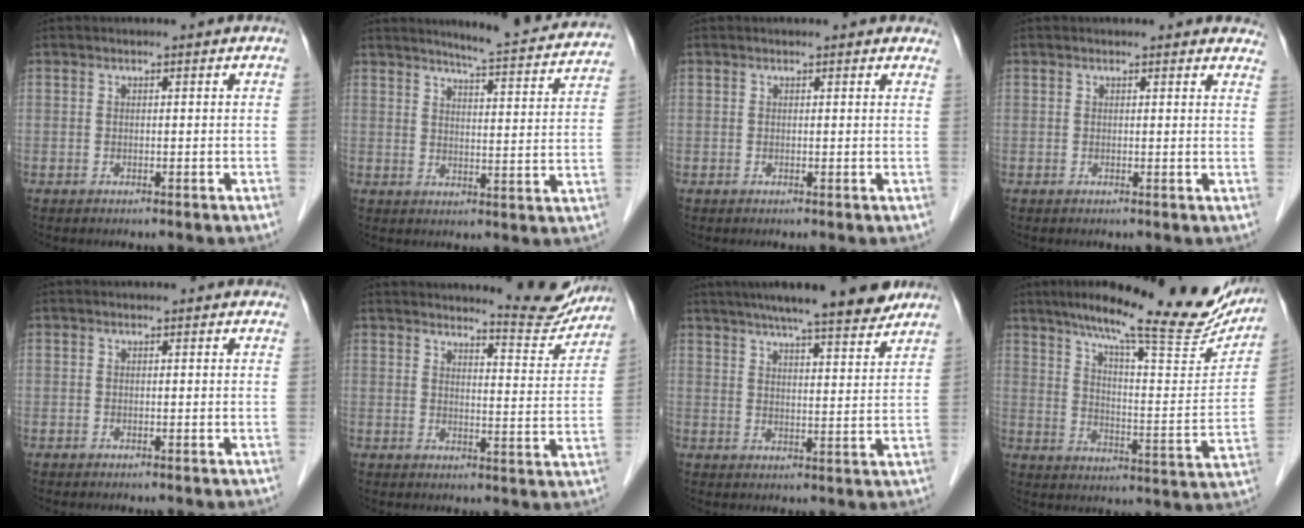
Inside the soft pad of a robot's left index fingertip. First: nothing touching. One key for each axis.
{"total": 15.5, "fx": 14.6, "fy": 0.7, "fz": 5.3, "tx": -0.068, "ty": -0.039, "tz": 0.164}
{"total": 3.8, "fx": 3.4, "fy": 1.1, "fz": 1.2, "tx": -0.008, "ty": 0.008, "tz": 0.024}
{"total": 7.1, "fx": 6.7, "fy": 1.9, "fz": 1.7, "tx": 0.008, "ty": -0.004, "tz": 0.046}
{"total": 2.3, "fx": 2.1, "fy": 0.7, "fz": 0.8, "tx": -0.013, "ty": 0.012, "tz": 0.014}
{"total": 9.9, "fx": 9.7, "fy": 0.6, "fz": 1.6, "tx": -0.016, "ty": -0.034, "tz": 0.116}
{"total": 15.9, "fx": 13.4, "fy": 1.6, "fz": 8.4, "tx": -0.125, "ty": 0.009, "tz": 0.186}
{"total": 24.7, "fx": 20.0, "fy": 3.8, "fz": 14.0, "tx": -0.207, "ty": -0.018, "tz": 0.266}